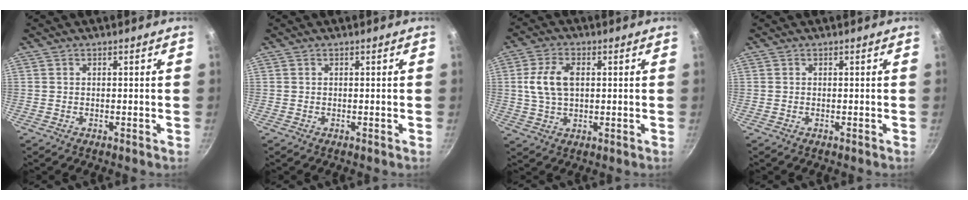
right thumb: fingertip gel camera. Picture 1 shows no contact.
{"total": 0.0}
{"total": 8.0, "force": [1.2, 4.7, 6.4], "torque": [-0.129, 0.007, 0.025]}
{"total": 0.0}